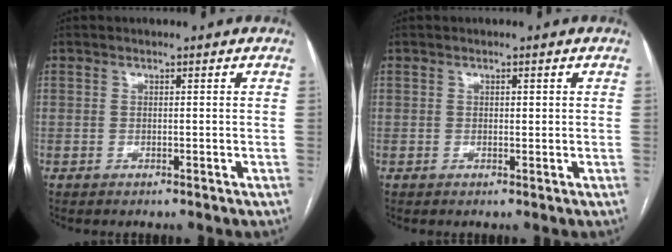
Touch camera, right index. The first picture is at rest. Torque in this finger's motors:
{"motor_torque": [-0.38, 0.29, -0.07, 0.00]}